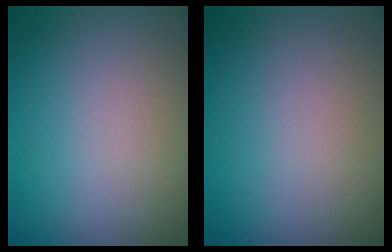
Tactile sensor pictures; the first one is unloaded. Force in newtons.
{"total": 0.0}